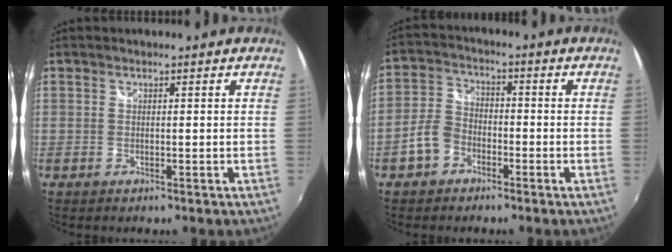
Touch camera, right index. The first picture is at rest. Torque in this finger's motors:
{"motor_torque": [-0.09, 0.11, -0.31, -0.14]}